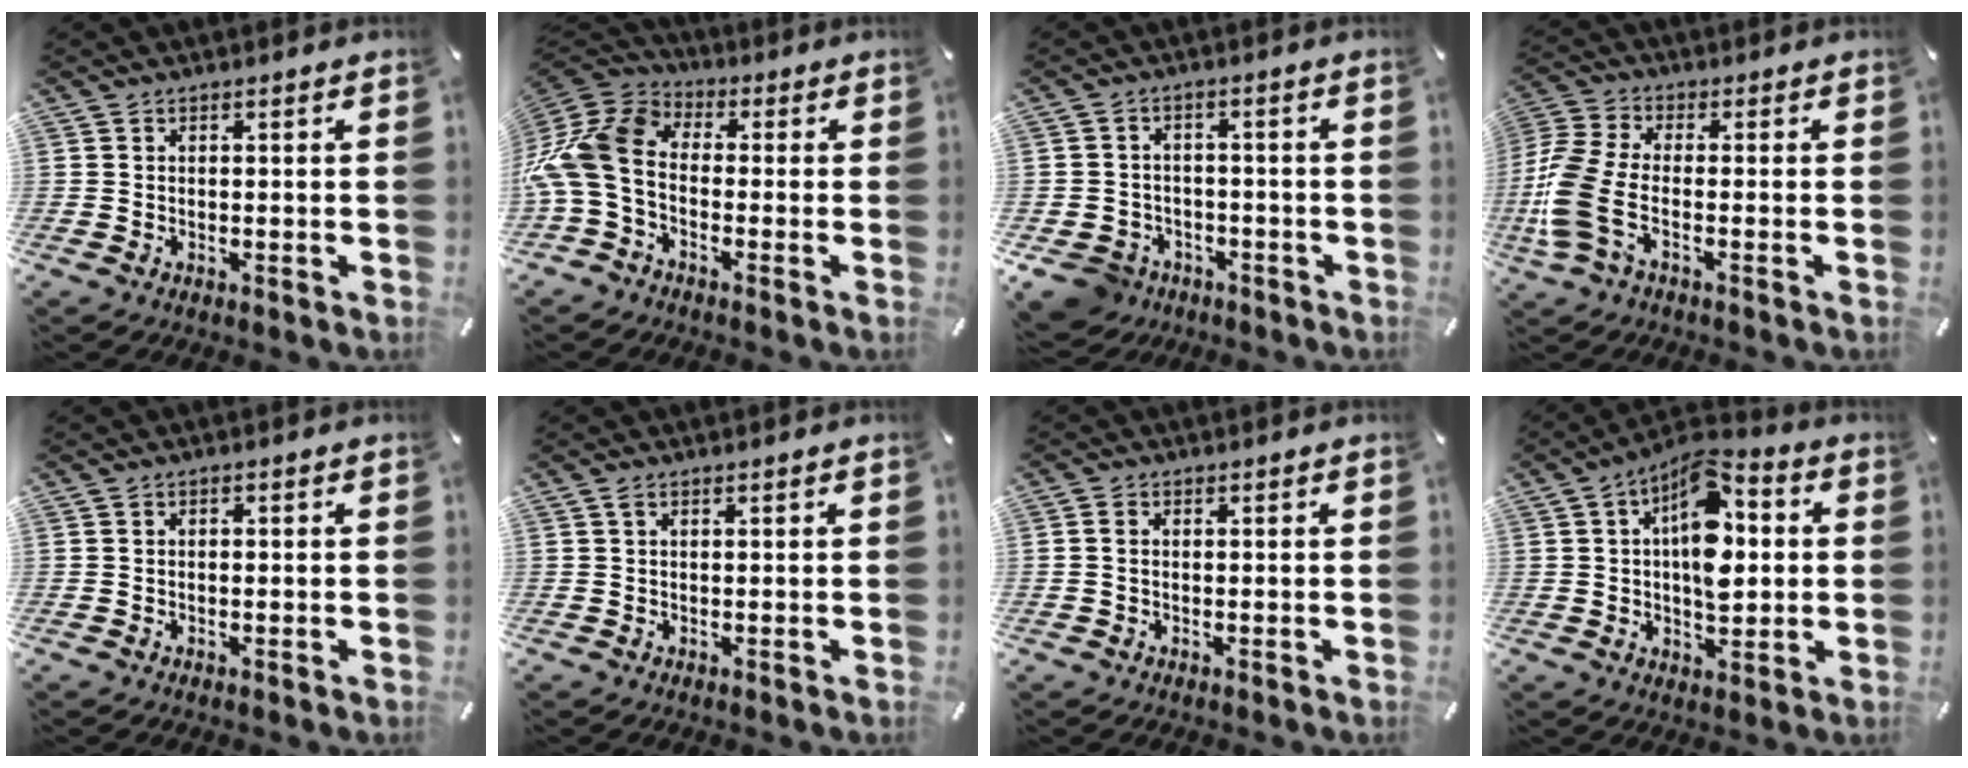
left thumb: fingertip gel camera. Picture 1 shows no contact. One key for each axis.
{"total": 12.6, "fx": -3.0, "fy": 8.9, "fz": 8.4, "tx": -0.189, "ty": 0.022, "tz": -0.058}
{"total": 5.5, "fx": -3.2, "fy": 4.3, "fz": 1.5, "tx": -0.042, "ty": 0.019, "tz": -0.063}
{"total": 10.7, "fx": -2.6, "fy": 6.1, "fz": 8.4, "tx": -0.205, "ty": -0.006, "tz": -0.046}
{"total": 0.7, "fx": -0.1, "fy": 0.4, "fz": 0.6, "tx": -0.011, "ty": 0.000, "tz": -0.003}
{"total": 1.0, "fx": 0.4, "fy": 0.4, "fz": 0.8, "tx": -0.015, "ty": 0.002, "tz": 0.007}
{"total": 1.4, "fx": 0.1, "fy": 1.1, "fz": 1.0, "tx": -0.021, "ty": 0.006, "tz": -0.001}
{"total": 14.1, "fx": 3.1, "fy": 8.3, "fz": 10.9, "tx": -0.169, "ty": -0.024, "tz": 0.054}